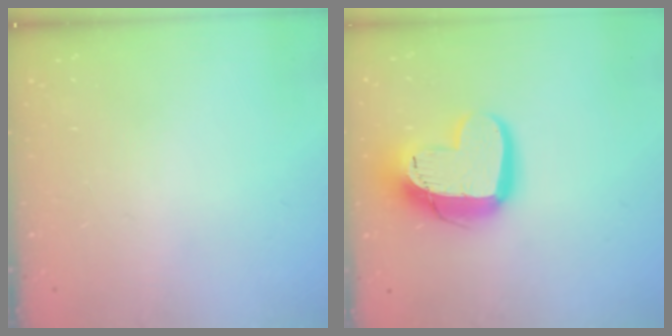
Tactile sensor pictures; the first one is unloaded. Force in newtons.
{"total": 18.9, "press": 18.8, "slide": 1.5}